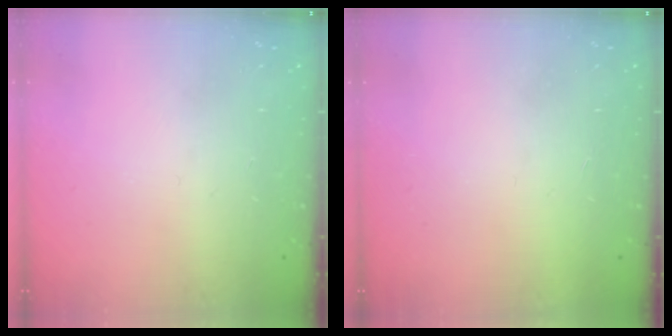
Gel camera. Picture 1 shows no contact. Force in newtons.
{"total": 1.7, "press": 1.6, "slide": 0.1}